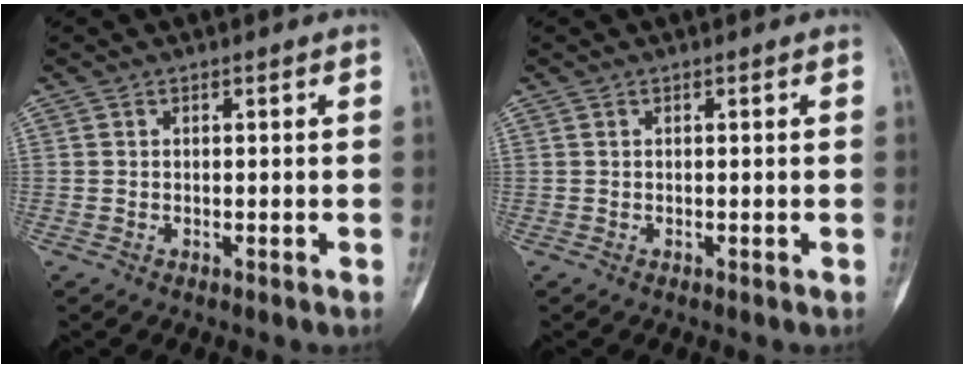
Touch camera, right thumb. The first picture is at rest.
{"total": 0.0}